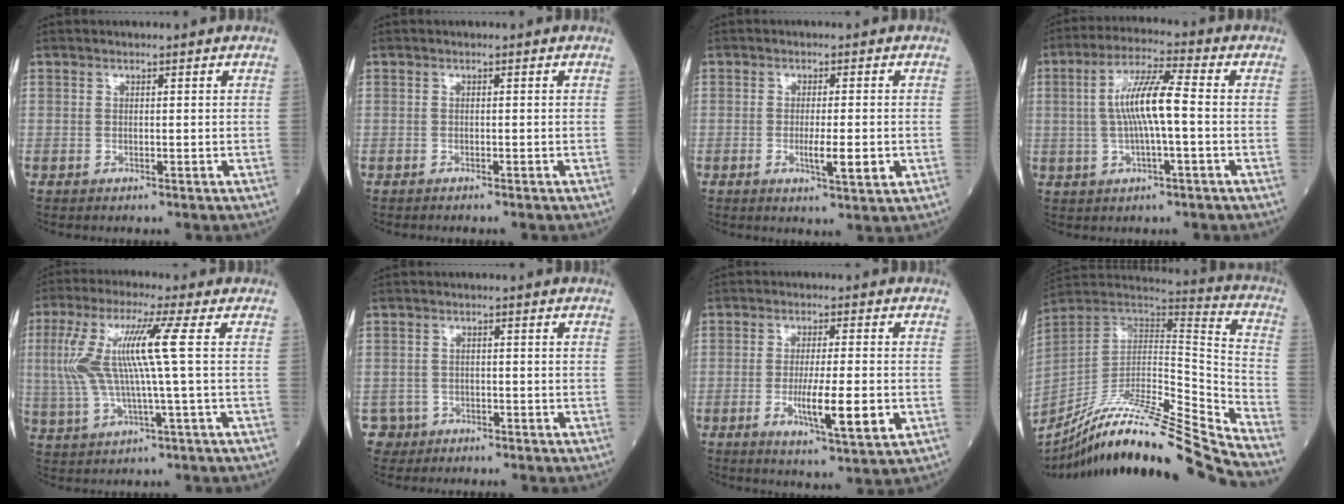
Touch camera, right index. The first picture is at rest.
{"total": 1.1, "force": [-1.0, 0.0, 0.5], "torque": [-0.006, 0.001, -0.013]}
{"total": 4.9, "force": [-1.2, 0.5, 4.7], "torque": [-0.077, -0.007, -0.016]}
{"total": 8.9, "force": [-0.1, 0.9, 8.8], "torque": [-0.170, 0.014, -0.006]}
{"total": 10.9, "force": [1.4, -0.2, 10.8], "torque": [-0.239, 0.019, 0.029]}
{"total": 3.0, "force": [-1.7, 2.3, -0.9], "torque": [0.015, 0.011, -0.035]}
{"total": 8.9, "force": [-2.2, 0.8, 8.5], "torque": [-0.140, -0.018, -0.036]}
{"total": 26.9, "force": [-23.6, -1.8, 12.7], "torque": [-0.184, -0.033, -0.385]}